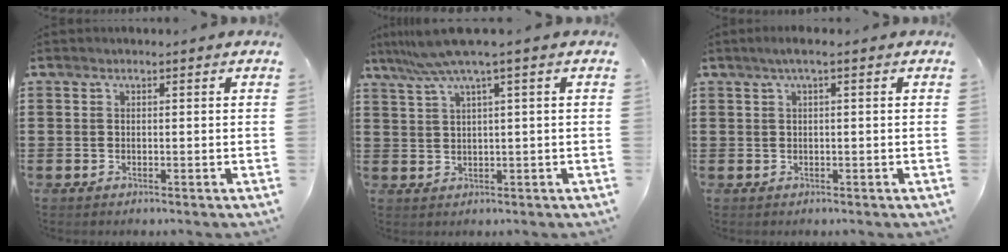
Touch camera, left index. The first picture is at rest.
{"total": 5.3, "force": [2.7, -0.4, 4.6], "torque": [-0.101, -0.011, 0.046]}
{"total": 1.3, "force": [0.1, 0.1, 1.3], "torque": [-0.020, -0.002, 0.001]}